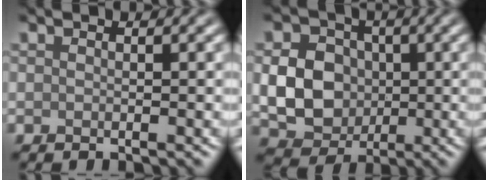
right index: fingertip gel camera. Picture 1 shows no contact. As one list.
[{"total": 6.1, "force": [-0.2, 5.1, 3.4], "torque": [-0.067, -0.001, -0.005]}]